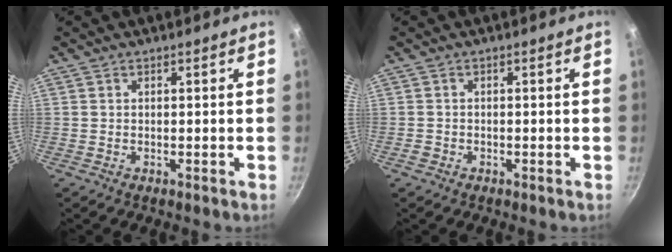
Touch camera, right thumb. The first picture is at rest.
{"total": 1.2, "force": [-0.7, 0.9, 0.3], "torque": [-0.008, 0.004, -0.011]}